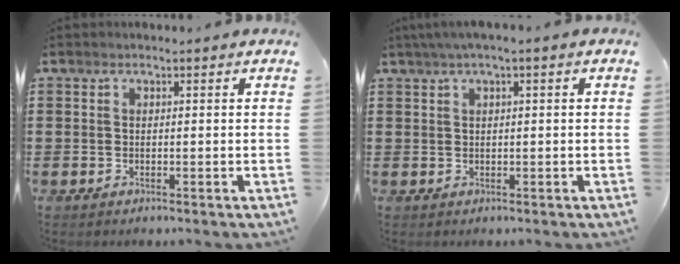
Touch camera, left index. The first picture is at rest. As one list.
[{"total": 1.7, "force": [0.3, 0.1, 1.6], "torque": [-0.028, -0.002, 0.005]}]